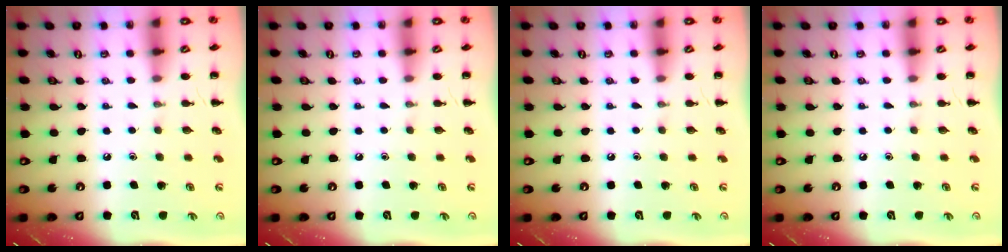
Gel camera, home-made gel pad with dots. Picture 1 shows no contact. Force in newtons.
{"total": 0.0}
{"total": 0.0}
{"total": 0.0}